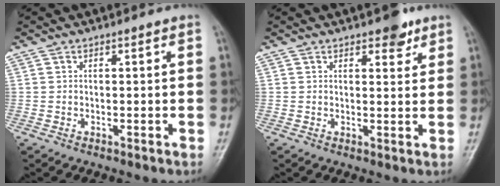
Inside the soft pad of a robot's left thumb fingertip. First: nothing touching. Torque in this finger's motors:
{"motor_torque": [0.25, 0.01, 0.42, 0.04, 0.00]}